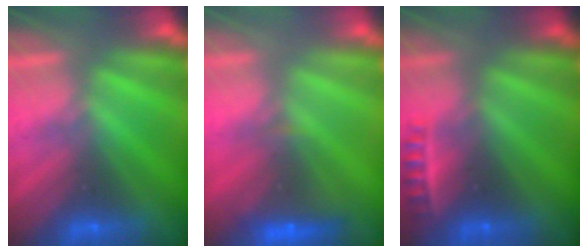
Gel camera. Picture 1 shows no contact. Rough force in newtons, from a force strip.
{"total": 5.8}
{"total": 2.3}